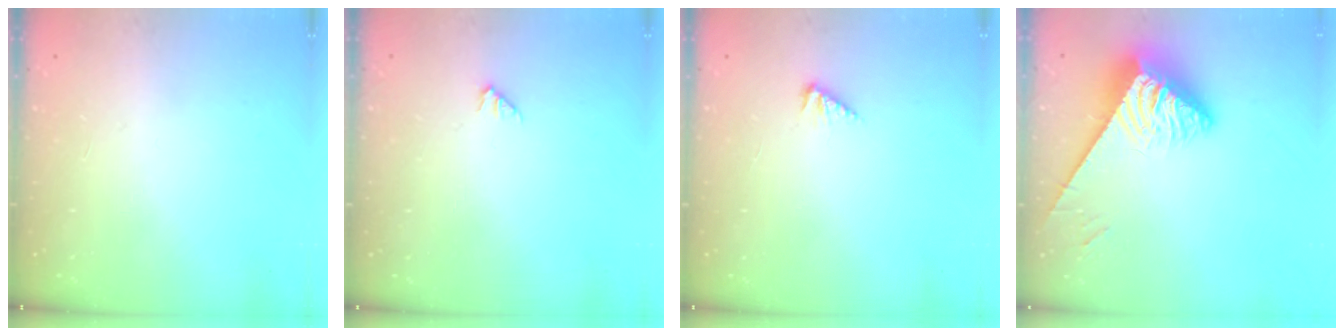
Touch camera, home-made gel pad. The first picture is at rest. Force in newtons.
{"total": 0.0}
{"total": 2.6, "press": 2.6, "slide": 0.5}
{"total": 6.5, "press": 6.5, "slide": 0.1}